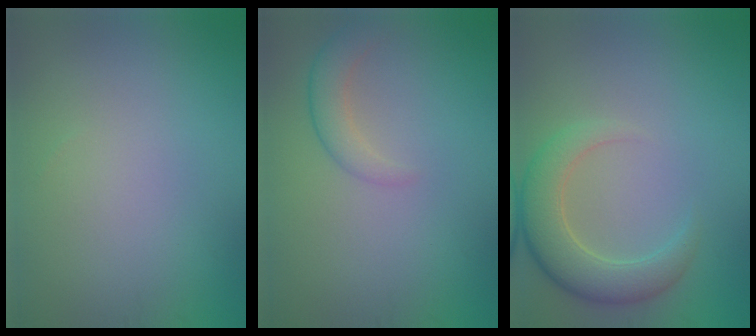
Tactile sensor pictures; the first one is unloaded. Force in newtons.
{"total": 2.3, "press": 2.3, "slide": 0.1}
{"total": 4.7, "press": 4.7, "slide": 0.4}